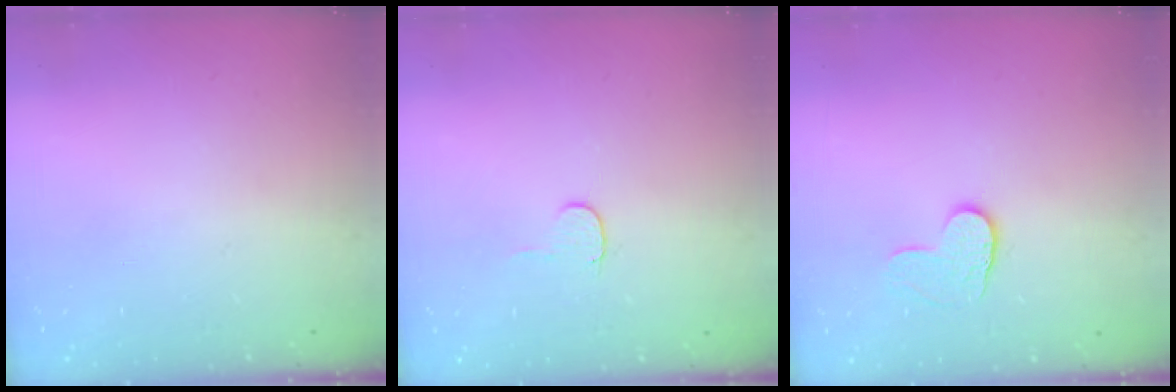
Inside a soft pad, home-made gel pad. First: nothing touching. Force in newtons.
{"total": 4.4, "press": 4.4, "slide": 0.3}
{"total": 6.9, "press": 6.8, "slide": 0.5}